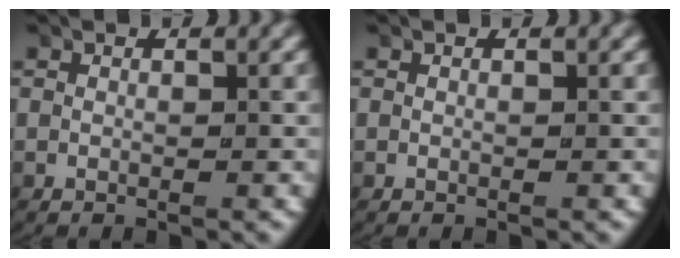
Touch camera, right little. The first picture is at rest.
{"total": 0.0}